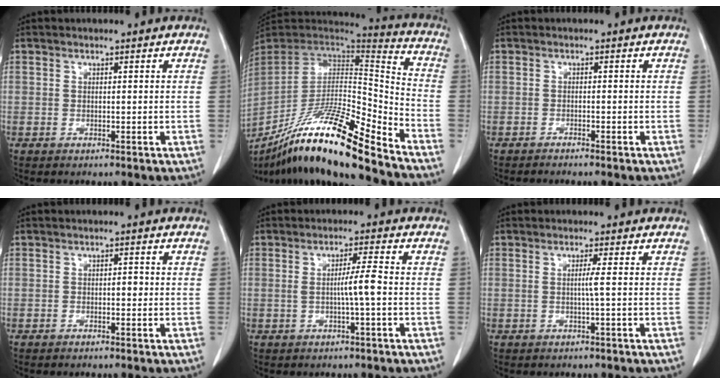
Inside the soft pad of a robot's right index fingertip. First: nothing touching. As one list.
[{"total": 22.4, "force": [-16.9, 0.7, 14.7], "torque": [-0.260, -0.025, -0.308]}, {"total": 2.4, "force": [-2.1, -0.2, 1.2], "torque": [-0.015, 0.001, -0.027]}, {"total": 1.1, "force": [-0.2, 0.5, 0.9], "torque": [-0.008, 0.005, -0.004]}, {"total": 3.8, "force": [-0.5, -0.5, 3.7], "torque": [-0.062, 0.002, -0.006]}, {"total": 1.5, "force": [-0.1, -0.6, 1.4], "torque": [-0.023, 0.002, -0.001]}]